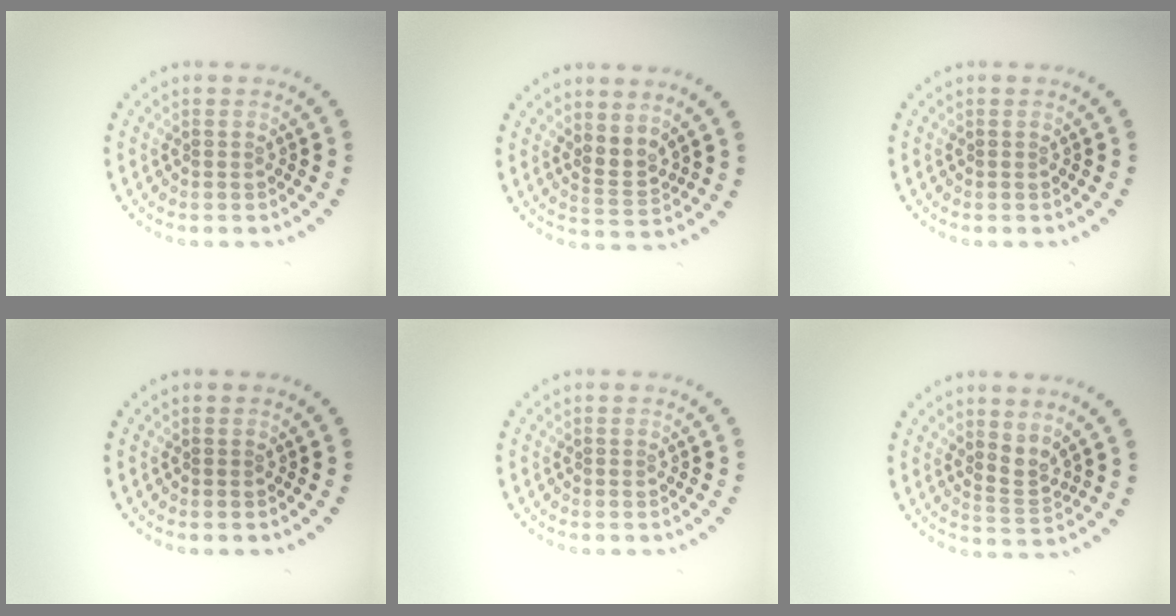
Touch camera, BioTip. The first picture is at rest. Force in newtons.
{"total": 2.0, "press": 1.5, "slide": 1.3}
{"total": 0.0}
{"total": 0.0}
{"total": 0.0}
{"total": 2.2, "press": 1.5, "slide": 1.6}